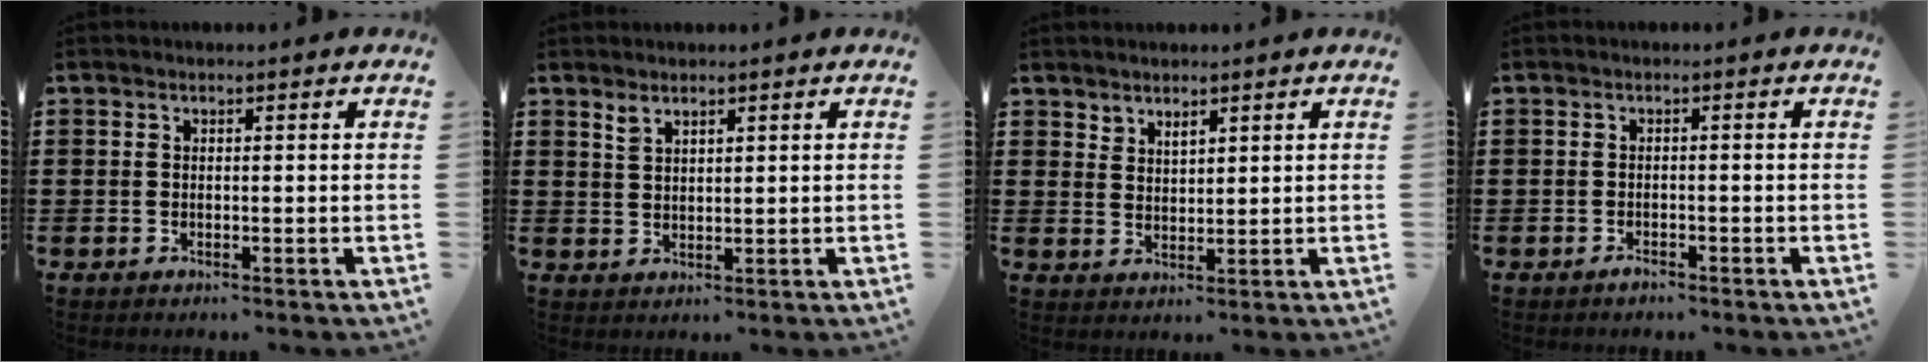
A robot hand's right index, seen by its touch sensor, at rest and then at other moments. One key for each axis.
{"total": 2.0, "fx": 1.6, "fy": 0.8, "fz": 0.8, "tx": -0.020, "ty": 0.000, "tz": 0.031}
{"total": 2.3, "fx": 2.1, "fy": 0.9, "fz": 0.2, "tx": -0.008, "ty": 0.003, "tz": 0.040}
{"total": 1.1, "fx": -1.0, "fy": 0.2, "fz": 0.3, "tx": -0.009, "ty": -0.003, "tz": -0.021}